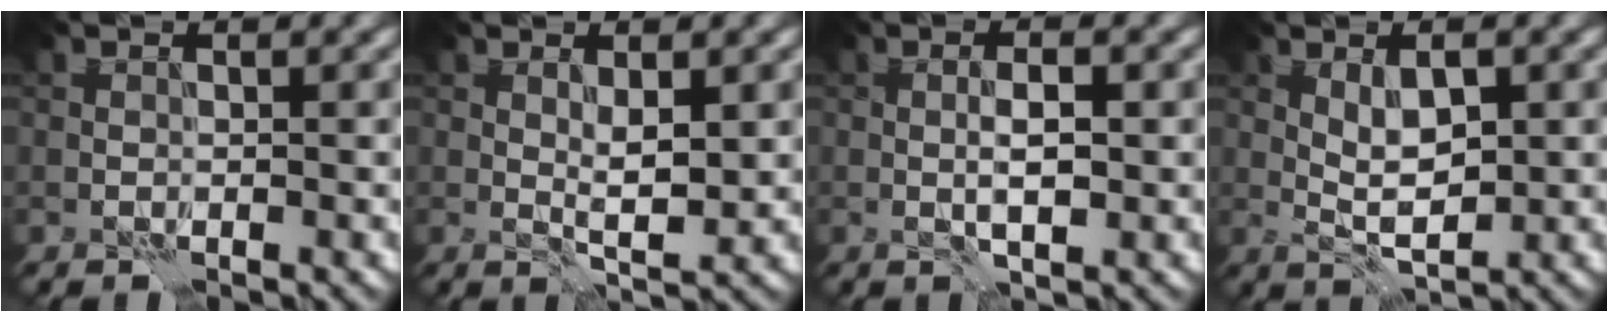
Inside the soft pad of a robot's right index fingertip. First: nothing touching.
{"total": 2.4, "force": [0.4, 0.5, 2.3], "torque": [-0.042, -0.004, 0.008]}
{"total": 2.6, "force": [-0.3, 0.7, 2.5], "torque": [-0.042, -0.001, -0.006]}
{"total": 3.2, "force": [0.3, 1.3, 2.9], "torque": [-0.054, -0.001, 0.007]}